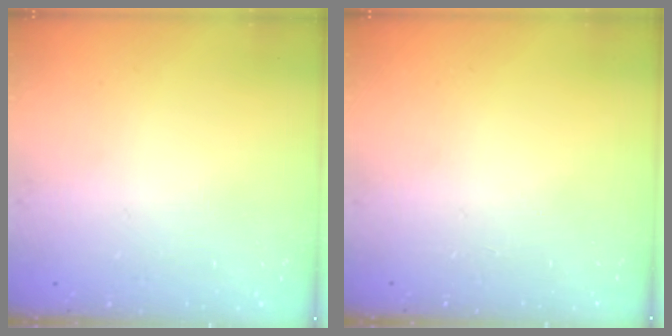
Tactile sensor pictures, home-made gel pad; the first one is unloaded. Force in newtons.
{"total": 0.0}